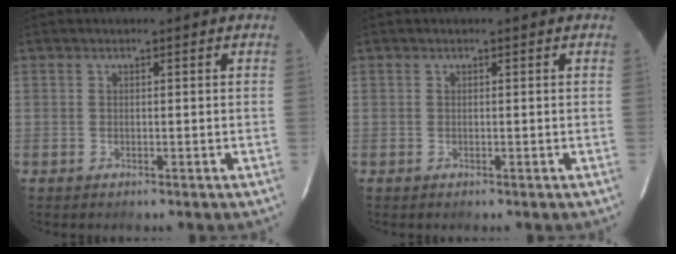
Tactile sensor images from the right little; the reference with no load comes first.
{"total": 0.0}